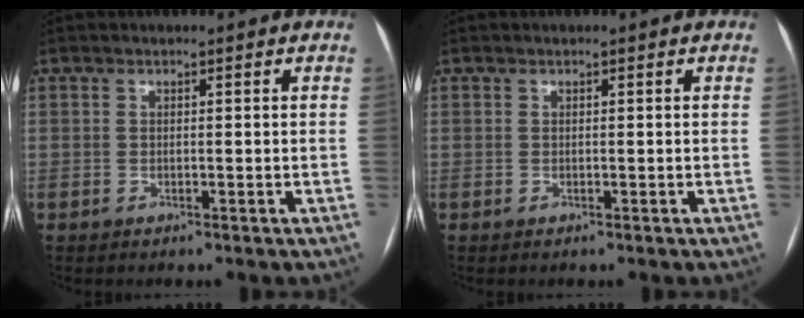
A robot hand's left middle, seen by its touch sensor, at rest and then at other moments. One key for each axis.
{"total": 0.0}